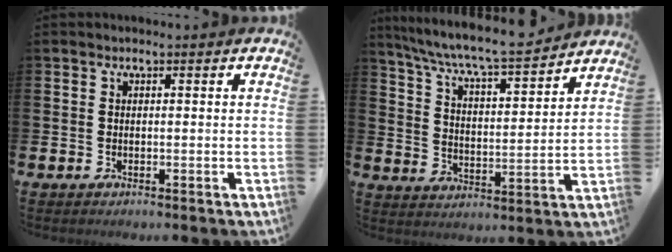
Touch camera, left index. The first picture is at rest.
{"total": 8.0, "force": [7.6, 0.4, 2.5], "torque": [-0.081, -0.055, 0.130]}